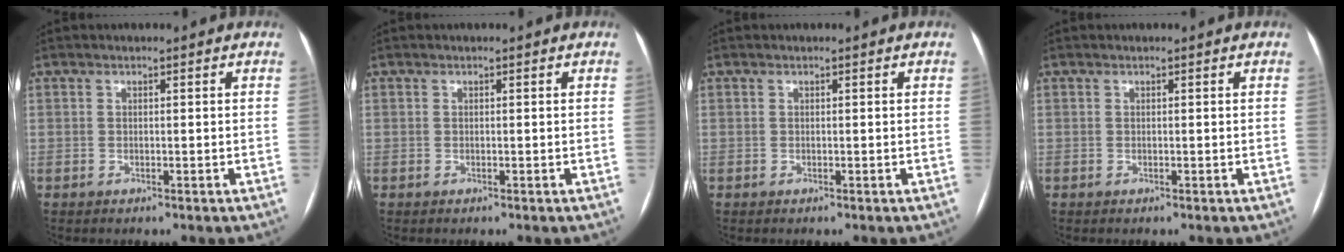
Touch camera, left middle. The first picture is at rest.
{"total": 0.0}
{"total": 0.0}
{"total": 0.0}